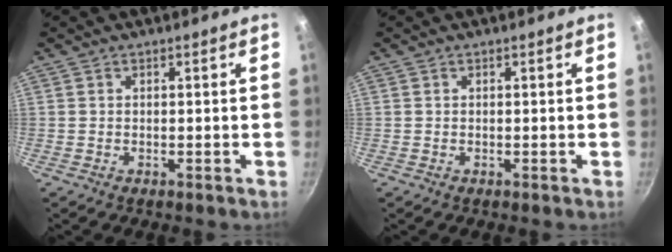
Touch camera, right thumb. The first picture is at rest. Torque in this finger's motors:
{"motor_torque": [-0.14, 0.15, -0.11, 0.11, 0.00]}